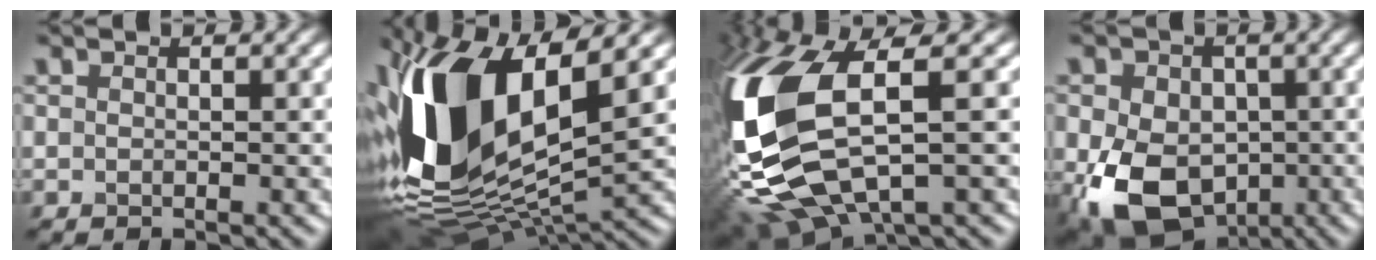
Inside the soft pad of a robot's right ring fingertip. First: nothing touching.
{"total": 15.8, "force": [2.1, 7.9, 13.5], "torque": [-0.291, -0.008, 0.037]}
{"total": 14.6, "force": [-1.2, 7.0, 12.8], "torque": [-0.306, -0.013, -0.020]}
{"total": 12.0, "force": [-3.3, 8.6, 7.7], "torque": [-0.142, -0.030, -0.052]}